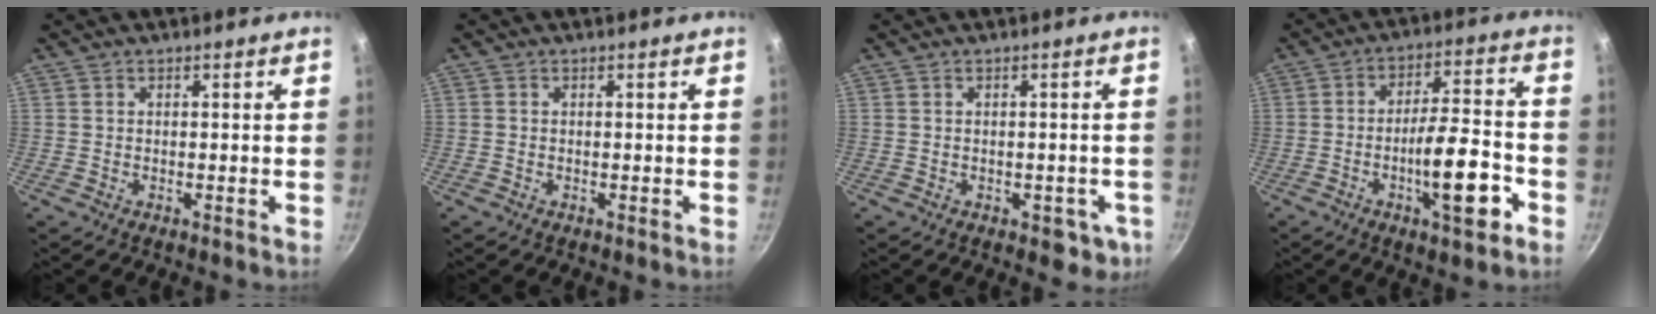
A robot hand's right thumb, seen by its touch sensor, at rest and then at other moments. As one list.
[{"total": 0.0}, {"total": 4.7, "force": [-1.6, 2.9, 3.3], "torque": [-0.020, 0.010, -0.009]}, {"total": 13.2, "force": [-5.0, 3.7, 11.6], "torque": [-0.166, 0.036, -0.077]}]